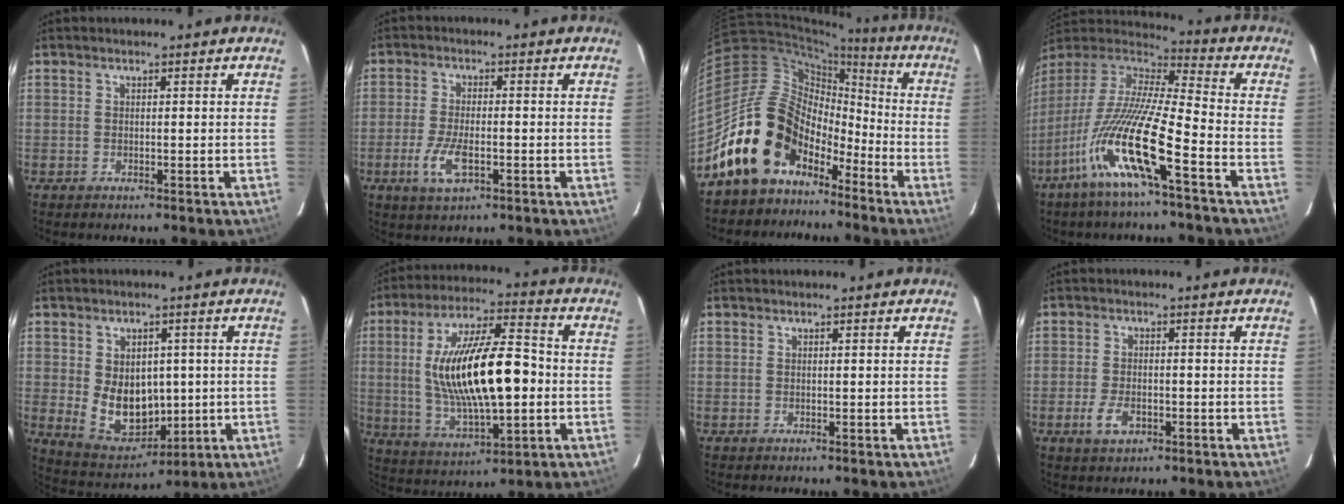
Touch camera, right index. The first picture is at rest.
{"total": 6.7, "force": [-2.5, 2.5, 5.7], "torque": [-0.126, -0.010, -0.046]}
{"total": 16.0, "force": [-10.7, 10.2, 6.2], "torque": [-0.127, 0.032, -0.187]}
{"total": 18.8, "force": [-9.8, 1.7, 16.0], "torque": [-0.300, -0.032, -0.192]}
{"total": 11.3, "force": [-0.2, 8.6, 7.2], "torque": [-0.140, -0.010, 0.028]}
{"total": 20.4, "force": [-0.4, 7.0, 19.2], "torque": [-0.353, 0.010, 0.006]}
{"total": 0.0}
{"total": 4.6, "force": [-2.0, 2.4, 3.3], "torque": [-0.077, -0.005, -0.034]}